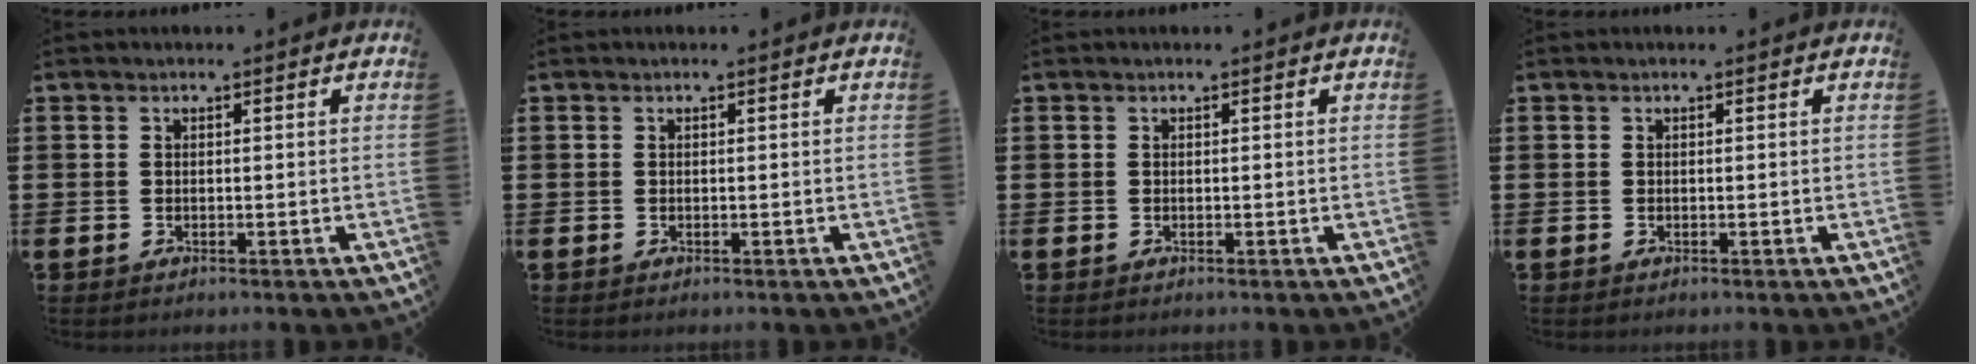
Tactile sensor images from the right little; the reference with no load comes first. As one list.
[{"total": 0.0}, {"total": 0.0}, {"total": 0.0}]